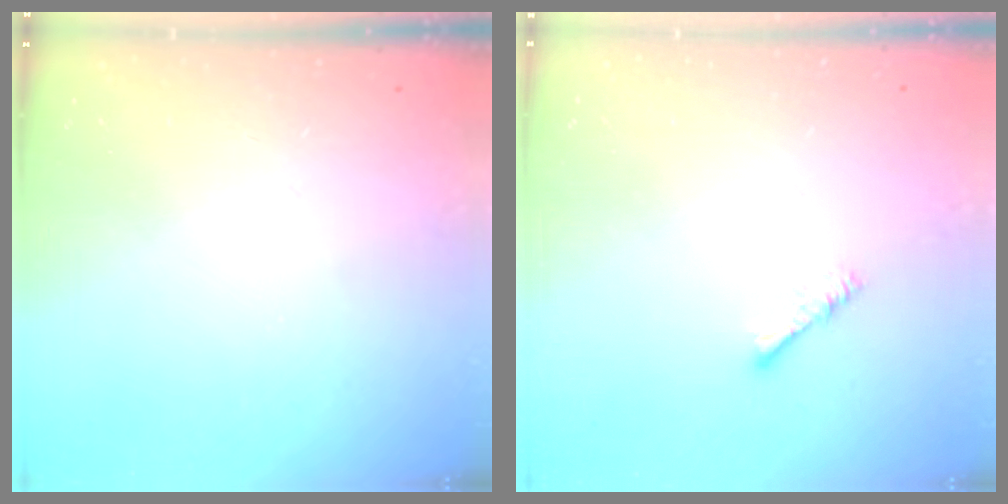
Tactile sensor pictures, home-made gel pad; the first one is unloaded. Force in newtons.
{"total": 2.3, "press": 2.3, "slide": 0.4}